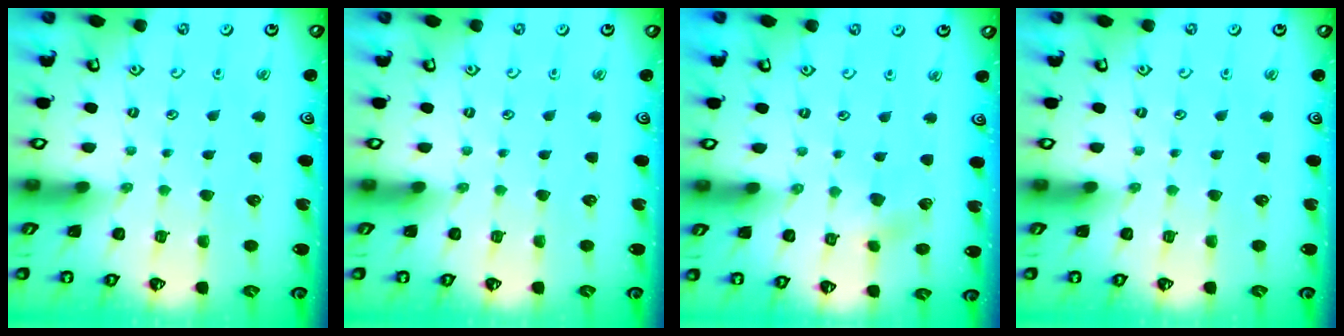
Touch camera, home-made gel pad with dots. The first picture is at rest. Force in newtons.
{"total": 0.0}
{"total": 3.1, "press": 3.1, "slide": 0.4}
{"total": 0.0}